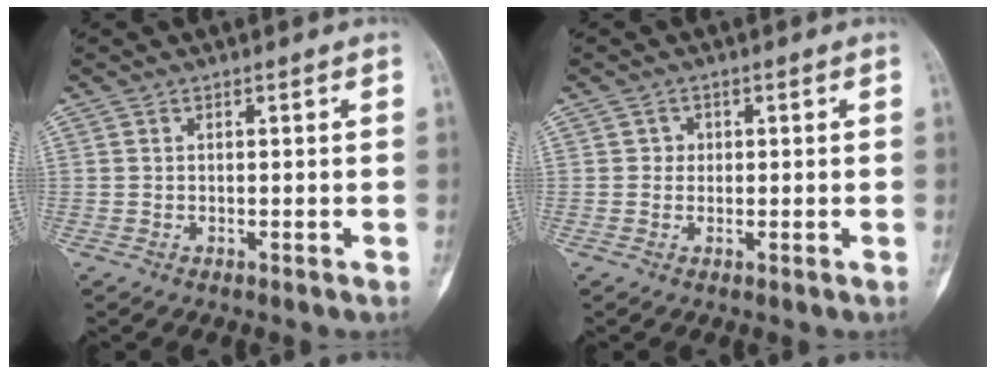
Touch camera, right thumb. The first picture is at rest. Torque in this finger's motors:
{"motor_torque": [-0.17, 0.40, 0.11, -0.07, -0.04]}